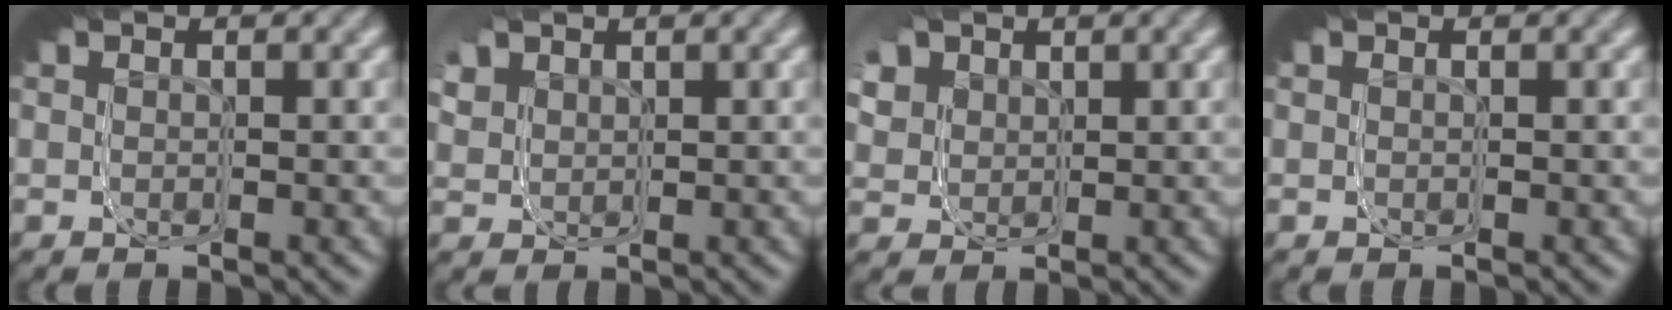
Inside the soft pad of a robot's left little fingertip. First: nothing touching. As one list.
[{"total": 6.1, "force": [2.5, 4.9, 2.7], "torque": [-0.058, 0.013, 0.025]}, {"total": 8.0, "force": [2.8, 6.5, 3.7], "torque": [-0.068, 0.015, 0.025]}, {"total": 0.0}]